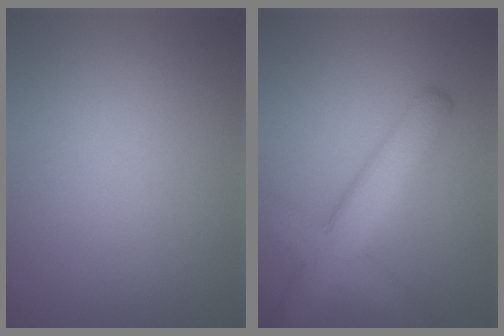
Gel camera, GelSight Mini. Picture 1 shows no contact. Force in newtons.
{"total": 6.0, "press": 5.9, "slide": 0.3}